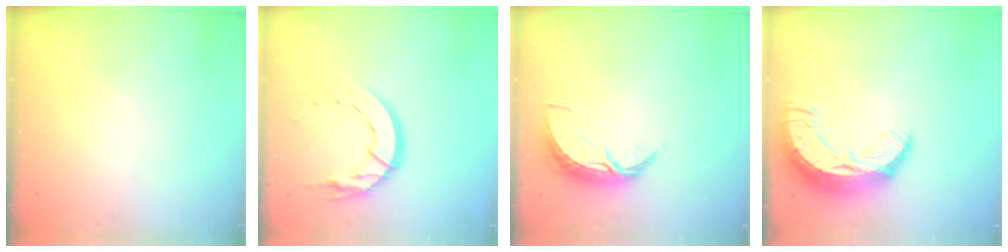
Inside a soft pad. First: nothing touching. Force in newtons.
{"total": 12.1, "press": 12.1, "slide": 0.8}
{"total": 8.5, "press": 8.5, "slide": 0.5}
{"total": 14.4, "press": 14.3, "slide": 1.2}